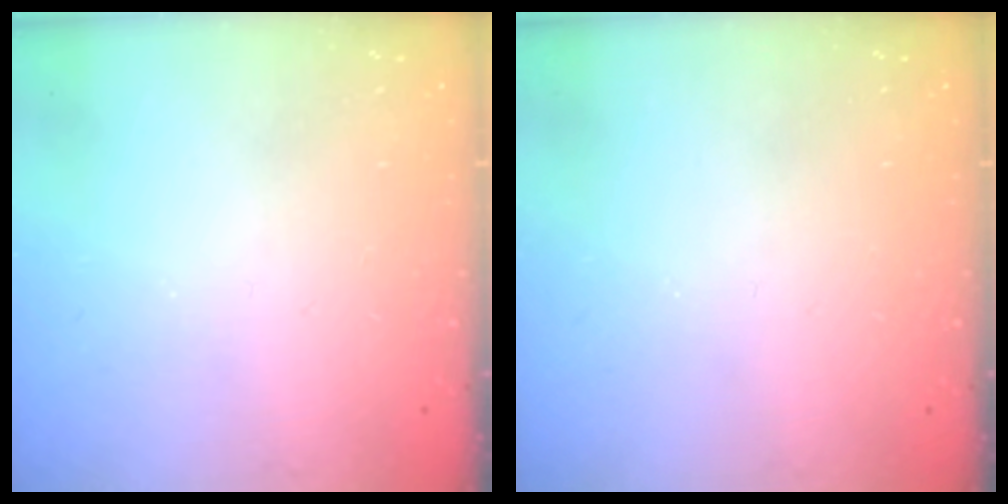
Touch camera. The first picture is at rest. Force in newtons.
{"total": 0.0}